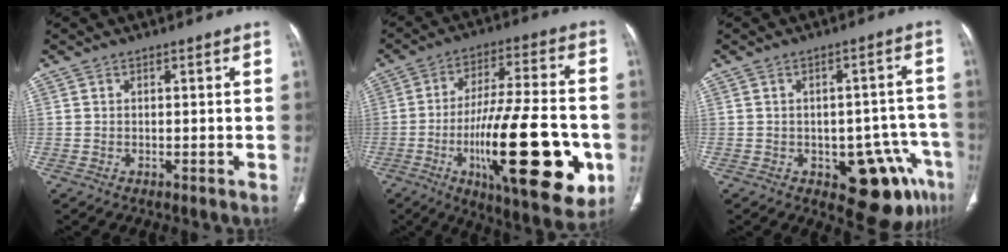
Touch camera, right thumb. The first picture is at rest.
{"total": 27.3, "force": [-7.7, 8.3, 24.8], "torque": [-0.367, 0.003, -0.105]}
{"total": 12.3, "force": [-5.6, 6.0, 9.1], "torque": [-0.067, 0.031, -0.063]}